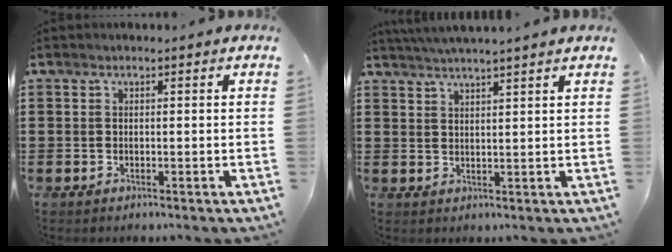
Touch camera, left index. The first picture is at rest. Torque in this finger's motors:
{"motor_torque": [2.14, 0.00, 0.57, 0.15]}